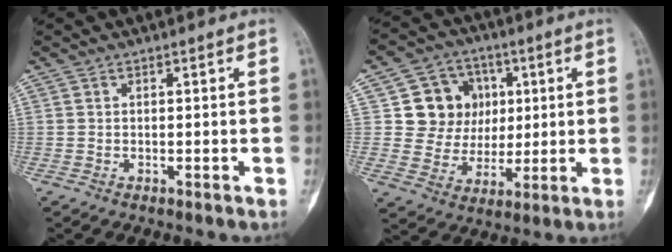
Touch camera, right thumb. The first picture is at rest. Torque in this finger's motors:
{"motor_torque": [-0.42, 1.28, 0.15, -0.15, 0.02]}